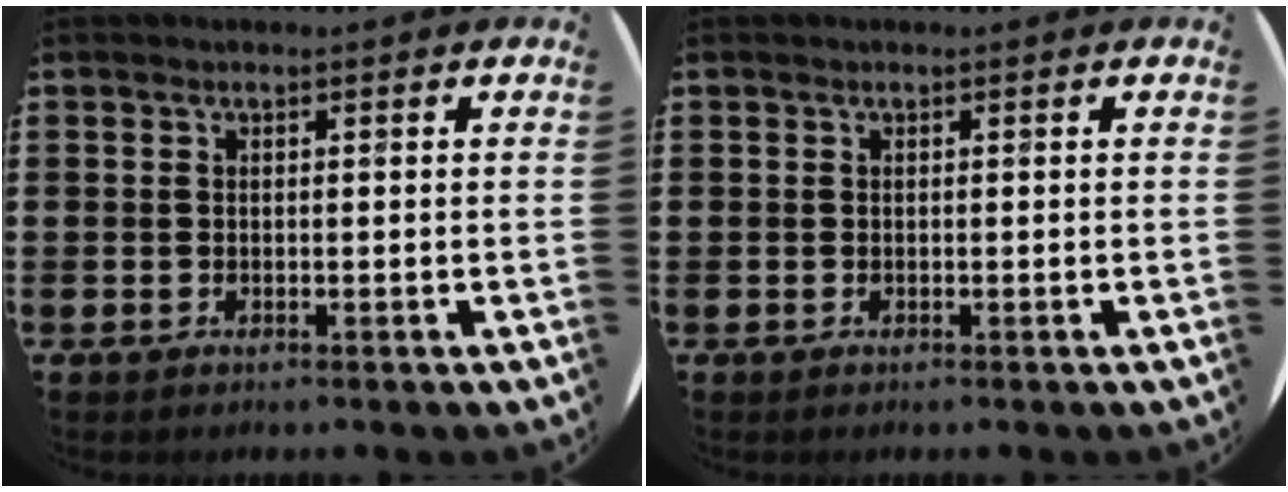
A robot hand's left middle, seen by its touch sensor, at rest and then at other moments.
{"total": 0.0}